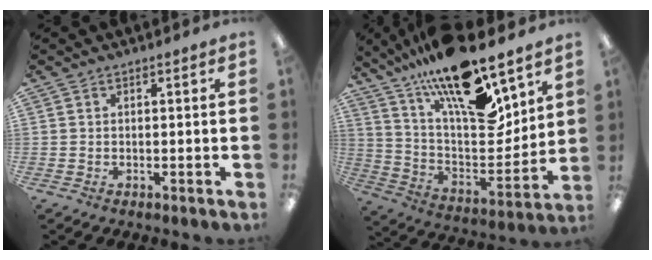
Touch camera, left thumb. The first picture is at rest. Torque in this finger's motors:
{"motor_torque": [2.84, 2.17, 1.84, -0.94, 0.20]}